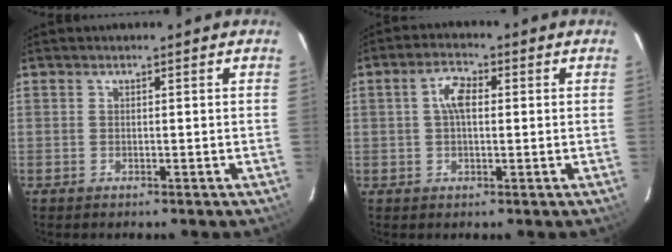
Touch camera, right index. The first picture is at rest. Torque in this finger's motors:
{"motor_torque": [0.14, -0.06, 0.30, 0.09]}